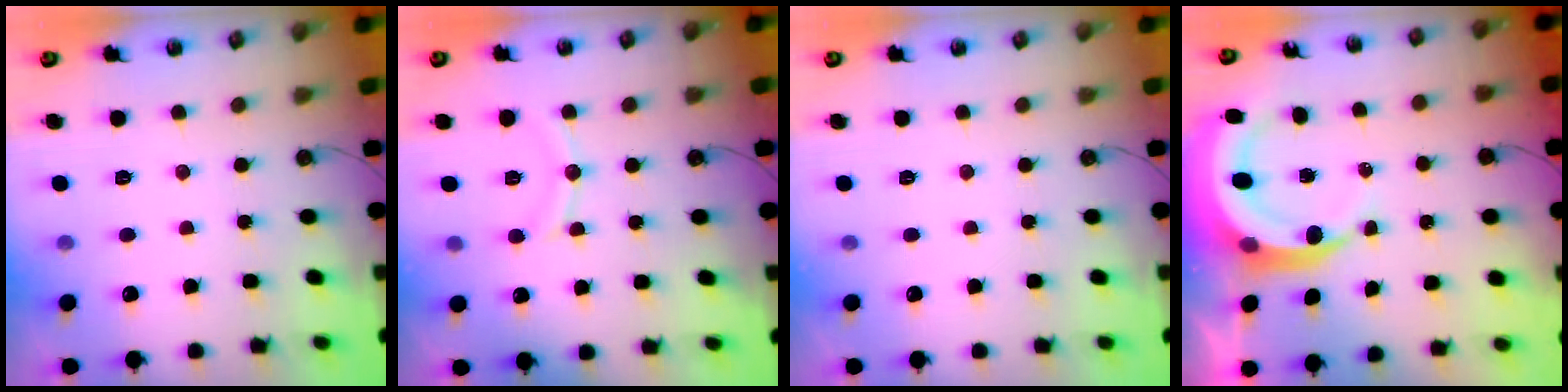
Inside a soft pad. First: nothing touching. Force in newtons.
{"total": 9.6, "press": 9.5, "slide": 1.0}
{"total": 0.0}
{"total": 9.0, "press": 8.8, "slide": 1.5}